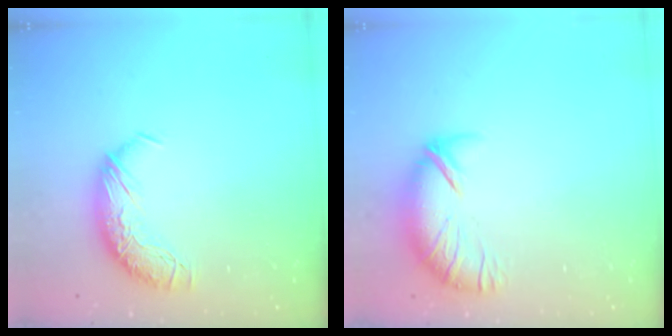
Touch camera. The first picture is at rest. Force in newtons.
{"total": 4.2, "press": 3.5, "slide": 2.2}